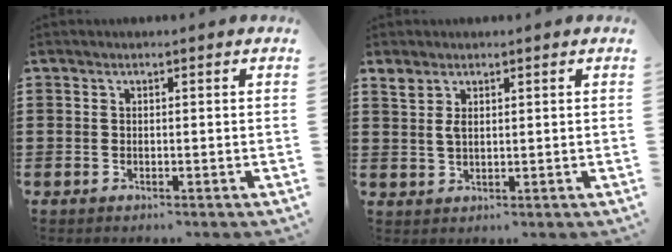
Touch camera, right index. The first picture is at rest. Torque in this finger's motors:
{"motor_torque": [0.02, 0.01, 0.08, 0.06]}